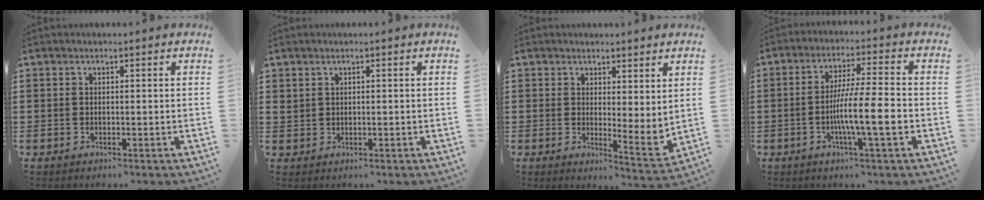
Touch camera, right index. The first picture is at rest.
{"total": 1.0, "force": [0.8, 0.6, 0.2], "torque": [-0.007, 0.004, 0.014]}
{"total": 3.4, "force": [2.9, 0.9, 1.5], "torque": [-0.025, -0.019, 0.050]}
{"total": 9.2, "force": [-2.2, 0.7, 8.9], "torque": [-0.163, -0.008, -0.043]}